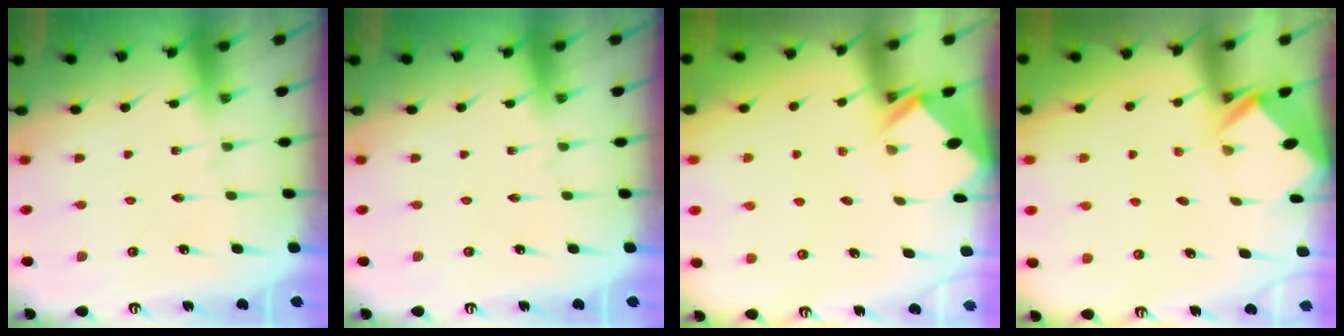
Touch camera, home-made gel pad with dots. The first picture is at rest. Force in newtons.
{"total": 0.0}
{"total": 2.5, "press": 2.5, "slide": 0.2}
{"total": 2.0, "press": 2.0, "slide": 0.2}